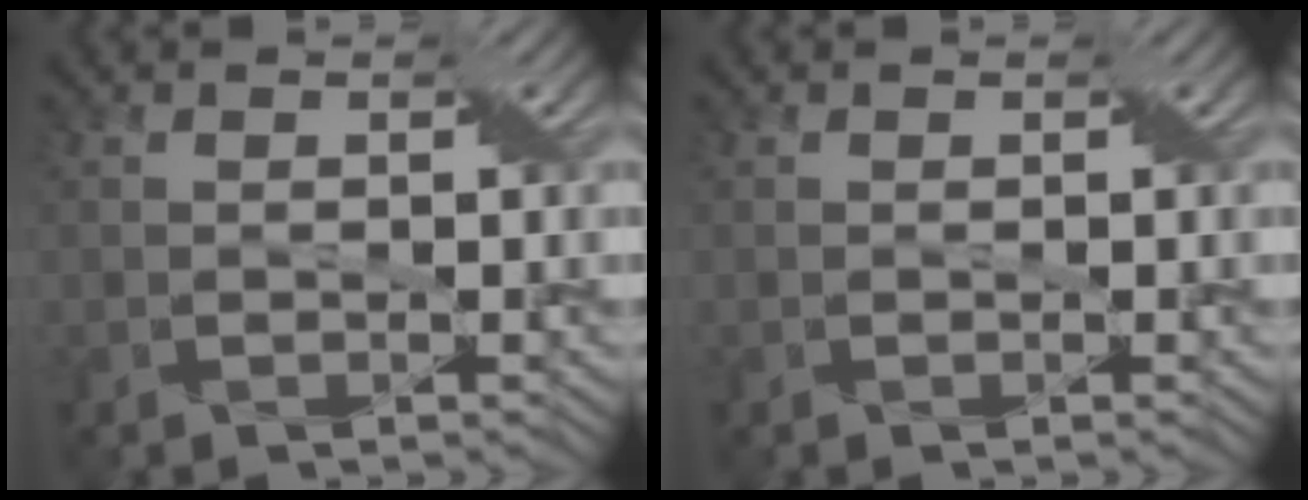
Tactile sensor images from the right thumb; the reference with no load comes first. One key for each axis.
{"total": 0.0}